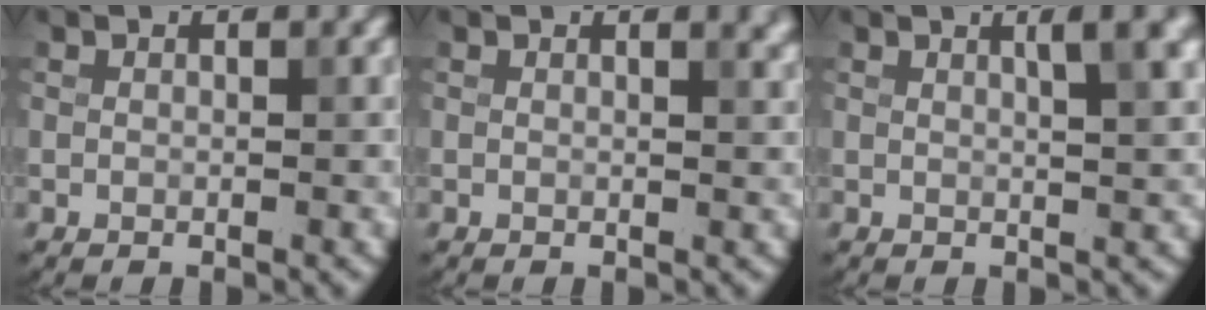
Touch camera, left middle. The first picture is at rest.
{"total": 1.8, "force": [1.2, 0.7, 1.2], "torque": [-0.002, 0.004, 0.013]}
{"total": 3.6, "force": [1.5, 0.9, 3.1], "torque": [-0.029, 0.006, 0.019]}